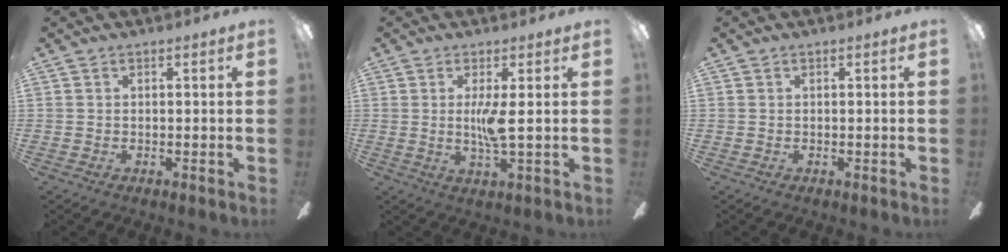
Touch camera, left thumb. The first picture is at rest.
{"total": 5.3, "force": [0.4, 0.6, 5.3], "torque": [-0.106, -0.006, 0.002]}
{"total": 0.0}